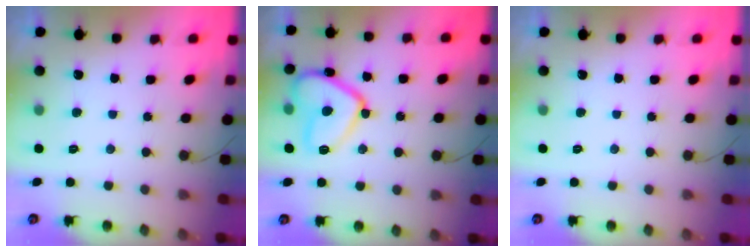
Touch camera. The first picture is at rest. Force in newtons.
{"total": 14.1, "press": 14.0, "slide": 1.2}
{"total": 0.0}